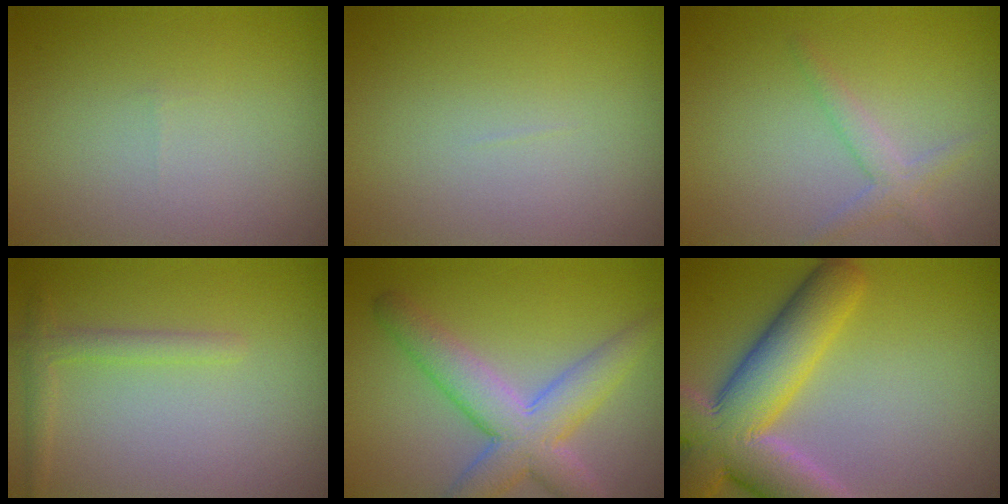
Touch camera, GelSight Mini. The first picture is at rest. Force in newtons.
{"total": 0.0}
{"total": 1.8, "press": 1.8, "slide": 0.1}
{"total": 1.7, "press": 1.7, "slide": 0.1}
{"total": 6.2, "press": 6.2, "slide": 0.5}
{"total": 10.5, "press": 10.5, "slide": 0.7}